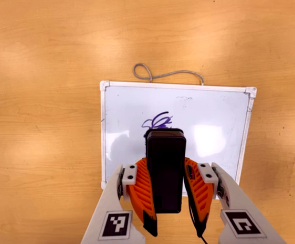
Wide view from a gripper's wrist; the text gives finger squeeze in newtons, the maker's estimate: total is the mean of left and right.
{"total": 9.2, "left": 7.0, "right": 11.3}